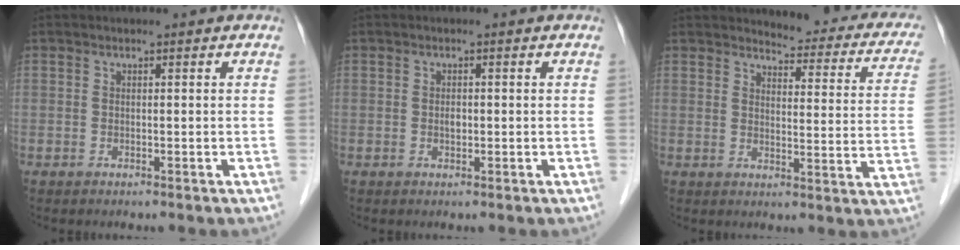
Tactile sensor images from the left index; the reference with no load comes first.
{"total": 1.0, "force": [-0.1, 0.6, 0.8], "torque": [-0.015, 0.001, -0.001]}
{"total": 15.0, "force": [13.8, 3.5, 4.6], "torque": [-0.023, -0.047, 0.128]}